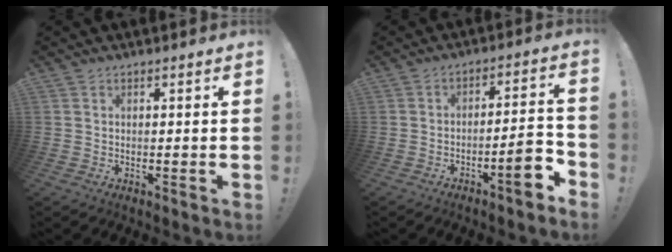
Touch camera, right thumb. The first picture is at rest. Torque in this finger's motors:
{"motor_torque": [-0.01, 1.89, 2.20, -0.56, 0.90]}